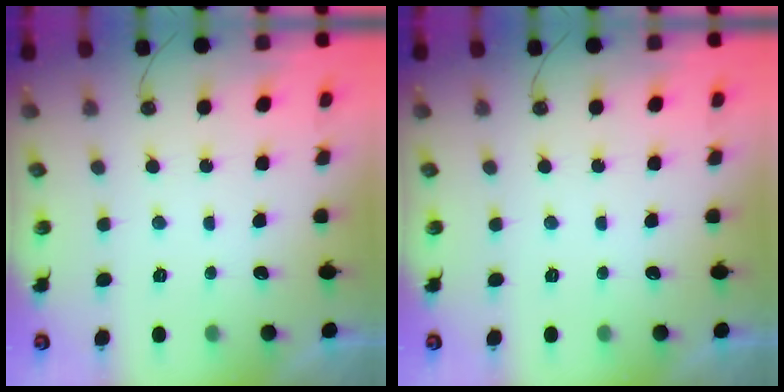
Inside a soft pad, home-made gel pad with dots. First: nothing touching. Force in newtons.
{"total": 0.0}